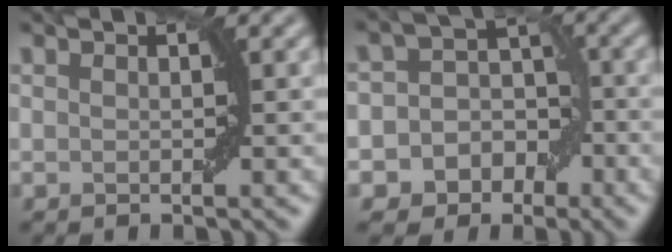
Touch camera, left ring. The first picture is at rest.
{"total": 7.3, "force": [-3.0, 6.4, 1.6], "torque": [-0.008, 0.017, -0.068]}